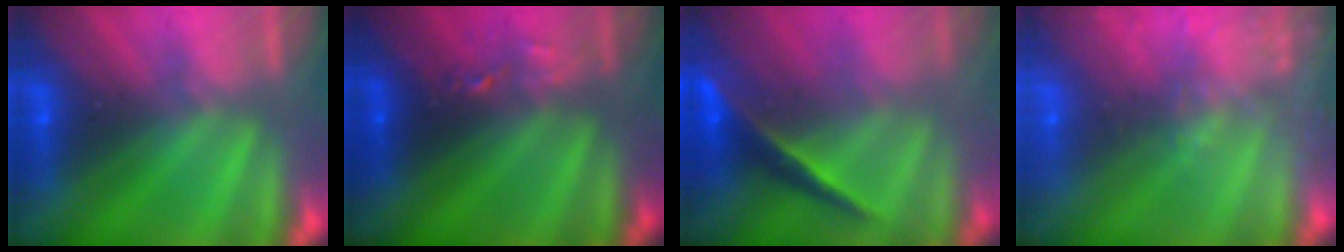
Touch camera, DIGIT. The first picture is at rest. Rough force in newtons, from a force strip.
{"total": 2.4}
{"total": 2.0}
{"total": 13.7}